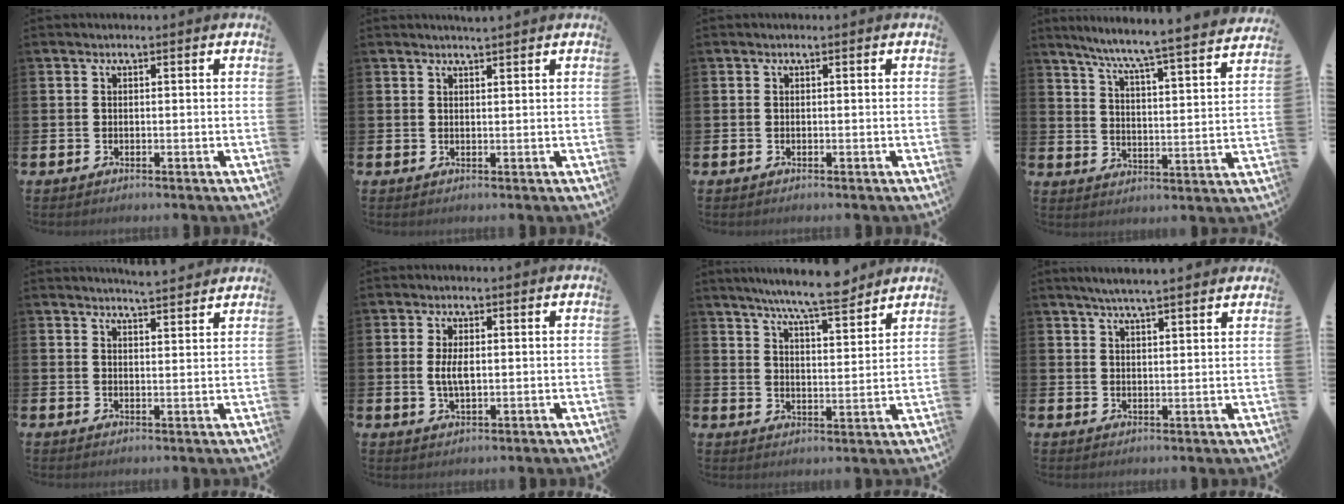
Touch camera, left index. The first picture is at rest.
{"total": 1.6, "force": [1.6, -0.1, 0.2], "torque": [0.003, -0.007, 0.028]}
{"total": 0.0}
{"total": 6.8, "force": [6.4, -0.5, 2.4], "torque": [-0.070, -0.061, 0.102]}
{"total": 4.2, "force": [4.2, -0.4, 0.1], "torque": [-0.010, -0.023, 0.075]}
{"total": 3.3, "force": [0.3, 1.4, 2.9], "torque": [-0.049, 0.002, 0.001]}
{"total": 8.4, "force": [7.8, 0.4, 3.1], "torque": [-0.072, -0.041, 0.137]}
{"total": 4.7, "force": [4.4, -0.2, 1.5], "torque": [-0.037, -0.012, 0.079]}